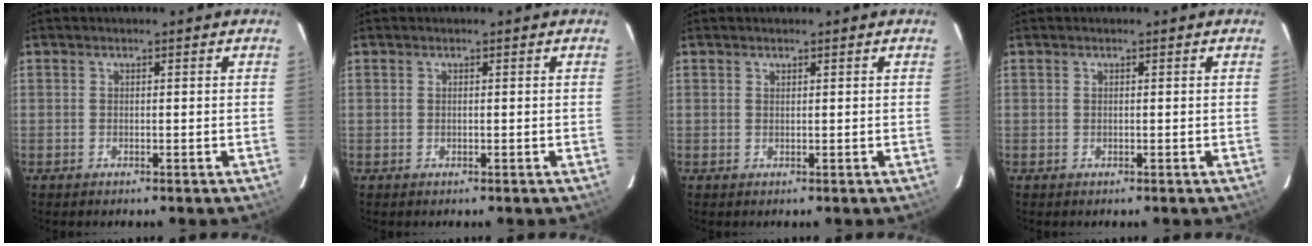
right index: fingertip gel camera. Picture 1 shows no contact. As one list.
[{"total": 0.0}, {"total": 0.0}, {"total": 0.0}]